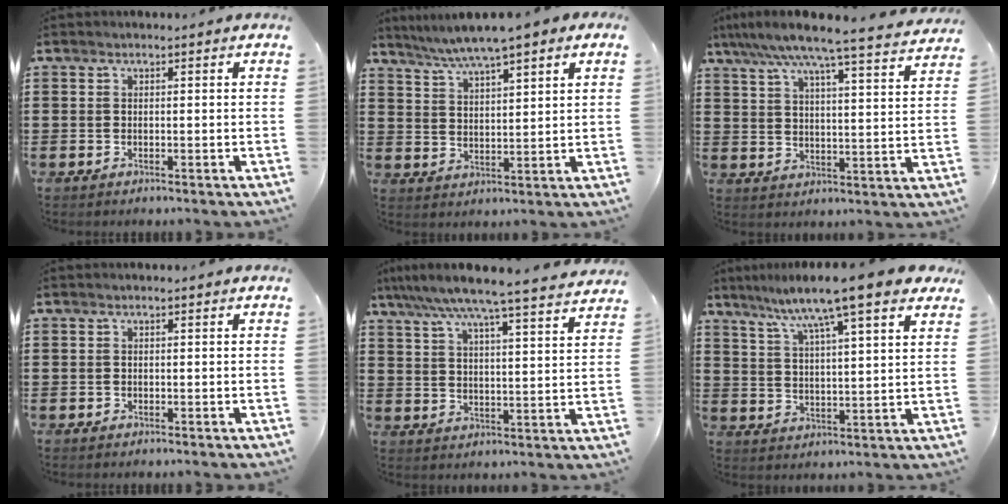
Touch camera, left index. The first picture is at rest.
{"total": 5.6, "force": [4.7, 0.4, 3.0], "torque": [-0.072, -0.013, 0.082]}
{"total": 7.8, "force": [6.9, -0.4, 3.6], "torque": [-0.096, -0.046, 0.115]}
{"total": 0.0}
{"total": 7.1, "force": [6.3, -0.7, 3.2], "torque": [-0.088, -0.043, 0.103]}
{"total": 8.8, "force": [7.1, 0.3, 5.1], "torque": [-0.120, -0.035, 0.113]}